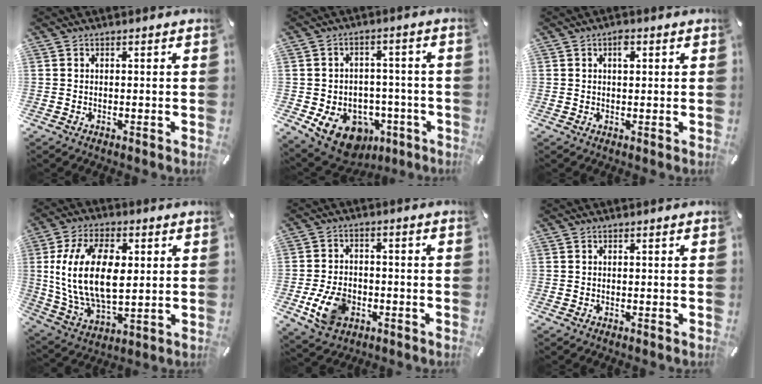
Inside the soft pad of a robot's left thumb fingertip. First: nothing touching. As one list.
[{"total": 12.0, "force": [-5.7, 9.1, 5.4], "torque": [-0.077, 0.038, -0.091]}, {"total": 2.4, "force": [0.8, 1.2, 1.9], "torque": [-0.025, 0.000, 0.010]}, {"total": 18.0, "force": [2.4, 10.9, 14.1], "torque": [-0.303, 0.008, 0.042]}, {"total": 9.7, "force": [-3.2, 6.8, 6.1], "torque": [-0.124, 0.008, -0.056]}, {"total": 0.0}]